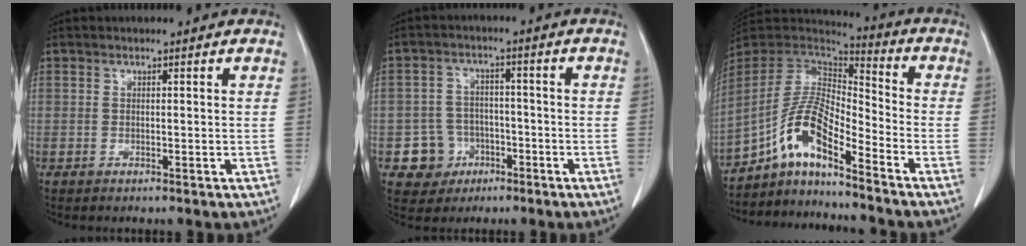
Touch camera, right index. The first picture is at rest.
{"total": 6.2, "force": [-2.5, 5.7, 0.6], "torque": [-0.002, 0.014, -0.034]}
{"total": 11.3, "force": [-7.3, 1.9, 8.4], "torque": [-0.170, 0.019, -0.139]}